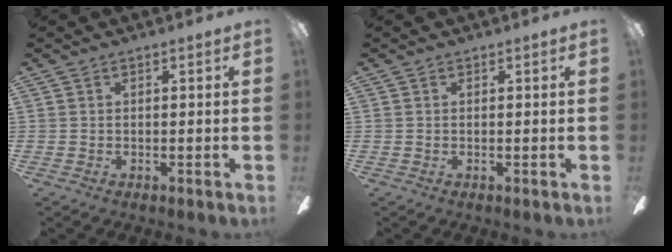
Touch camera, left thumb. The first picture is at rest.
{"total": 0.0}